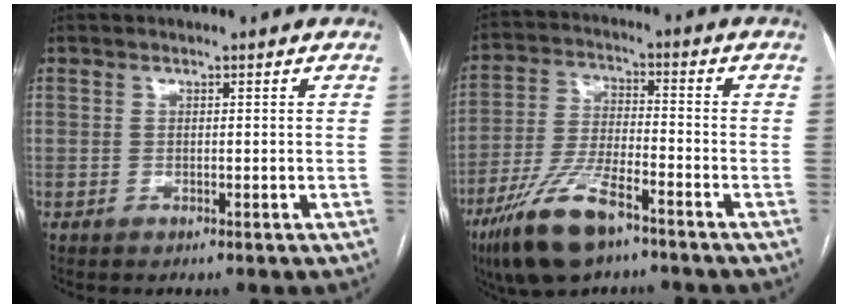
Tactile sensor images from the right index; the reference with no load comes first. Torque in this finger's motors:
{"motor_torque": [0.98, -0.84, 0.44, 0.10]}